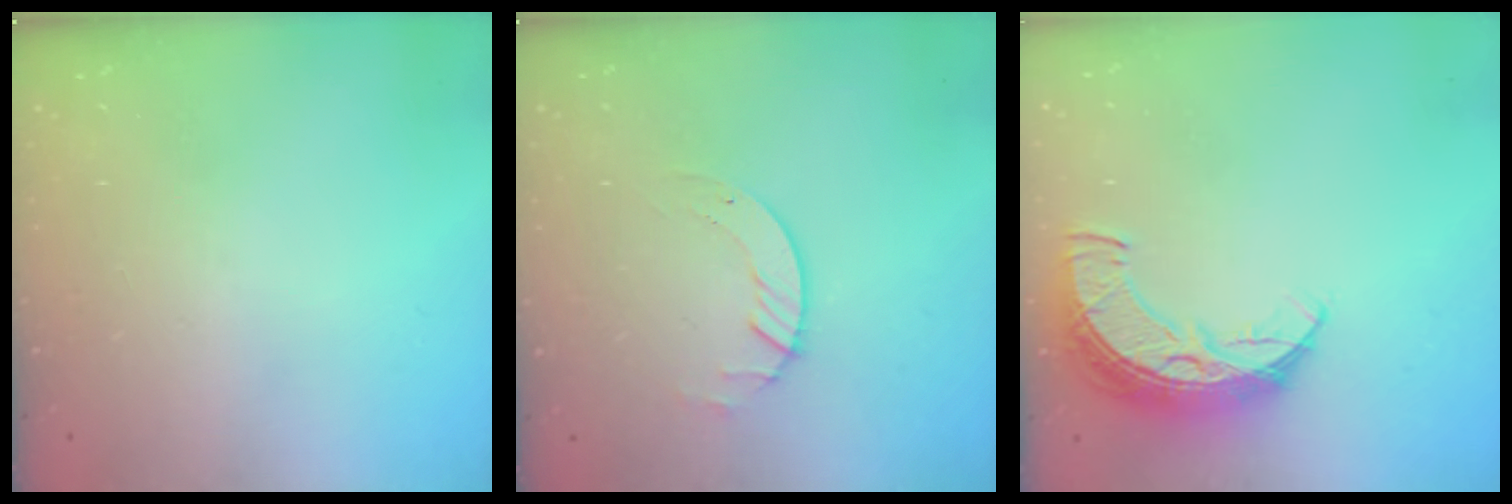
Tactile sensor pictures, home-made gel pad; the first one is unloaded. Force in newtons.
{"total": 2.7, "press": 2.7, "slide": 0.3}
{"total": 9.6, "press": 9.6, "slide": 0.6}